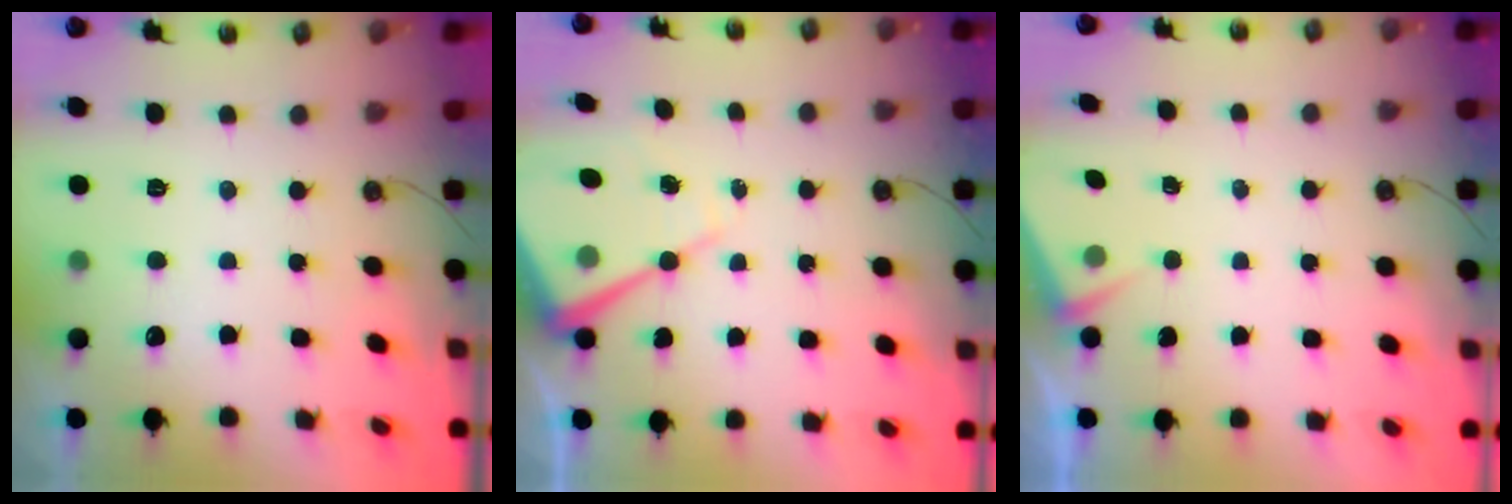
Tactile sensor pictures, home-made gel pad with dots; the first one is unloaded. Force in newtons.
{"total": 11.4, "press": 11.4, "slide": 0.8}
{"total": 2.5, "press": 2.5, "slide": 0.4}